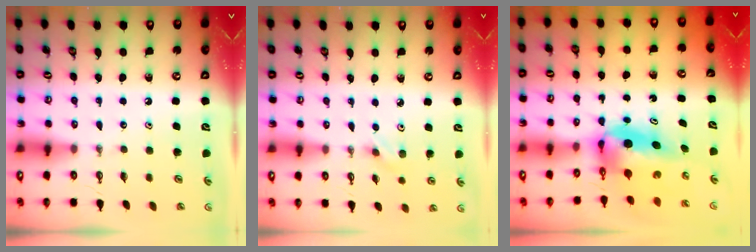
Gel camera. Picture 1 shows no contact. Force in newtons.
{"total": 2.9, "press": 2.6, "slide": 1.4}
{"total": 7.3, "press": 6.7, "slide": 2.8}